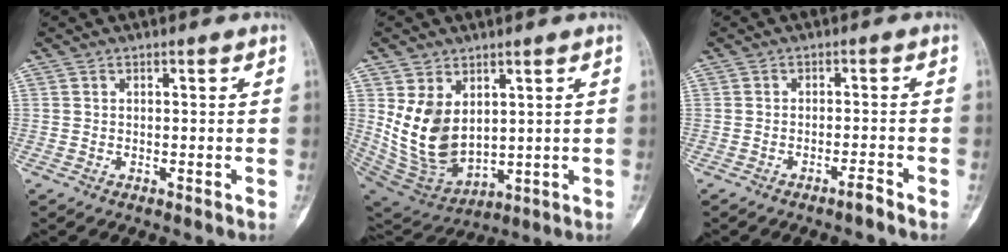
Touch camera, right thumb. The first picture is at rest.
{"total": 12.9, "force": [3.0, 8.7, 9.0], "torque": [-0.149, -0.025, 0.089]}
{"total": 2.0, "force": [-1.6, 0.0, 1.1], "torque": [-0.025, 0.012, -0.027]}